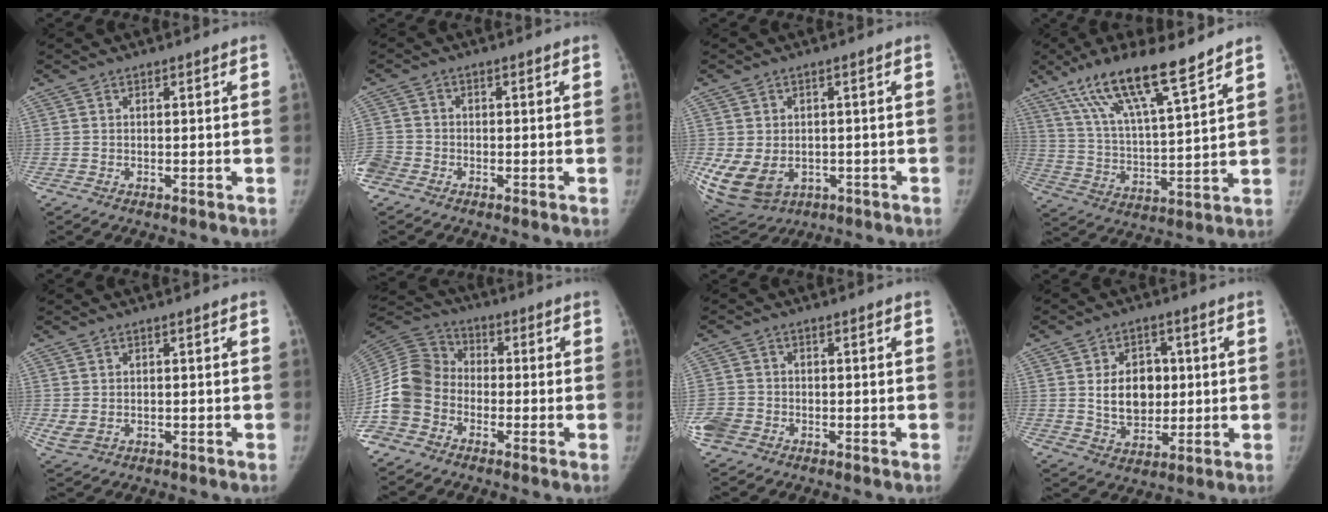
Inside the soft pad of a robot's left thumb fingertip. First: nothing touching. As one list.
[{"total": 5.8, "force": [-3.2, 4.4, 2.1], "torque": [-0.066, 0.006, -0.066]}, {"total": 13.5, "force": [-3.1, 10.4, 8.1], "torque": [-0.180, -0.001, -0.025]}, {"total": 16.8, "force": [11.6, 2.6, 11.8], "torque": [-0.204, -0.050, 0.217]}, {"total": 2.7, "force": [-0.1, 1.7, 2.1], "torque": [-0.048, -0.001, 0.005]}, {"total": 11.8, "force": [-4.3, 9.5, 5.5], "torque": [-0.111, 0.043, -0.099]}, {"total": 5.9, "force": [-2.4, 4.9, 2.2], "torque": [-0.059, 0.013, -0.044]}, {"total": 9.8, "force": [1.3, 7.2, 6.5], "torque": [-0.068, -0.008, 0.029]}]